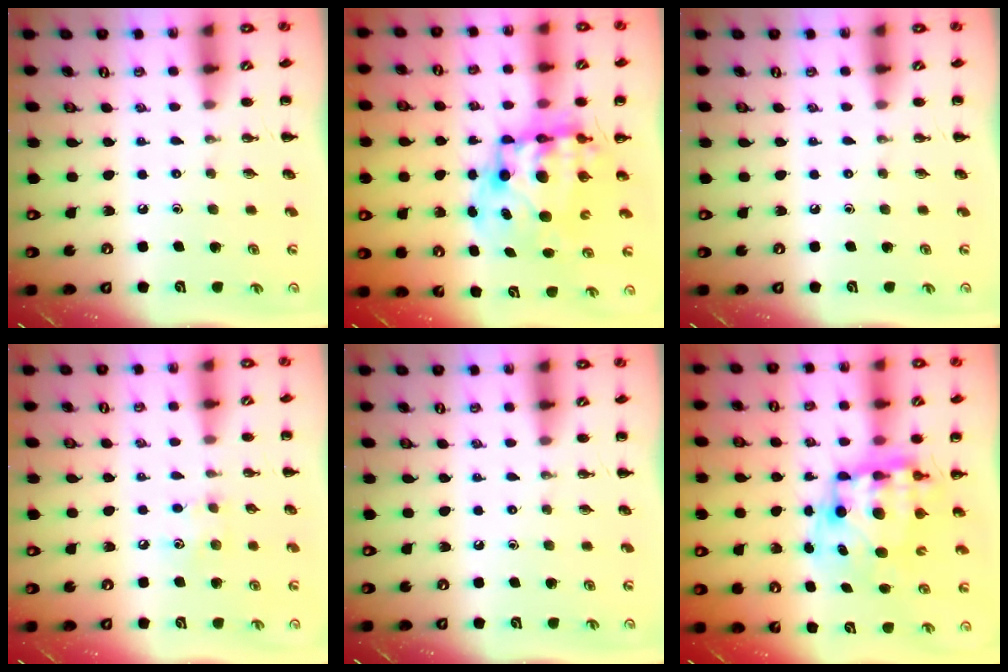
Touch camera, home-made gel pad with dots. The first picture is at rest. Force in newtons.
{"total": 12.5, "press": 12.0, "slide": 3.2}
{"total": 0.0}
{"total": 6.3, "press": 6.1, "slide": 1.5}
{"total": 0.0}
{"total": 11.4, "press": 11.0, "slide": 2.9}